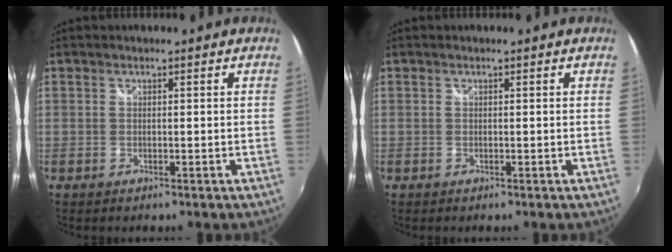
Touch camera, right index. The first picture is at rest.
{"total": 0.0}